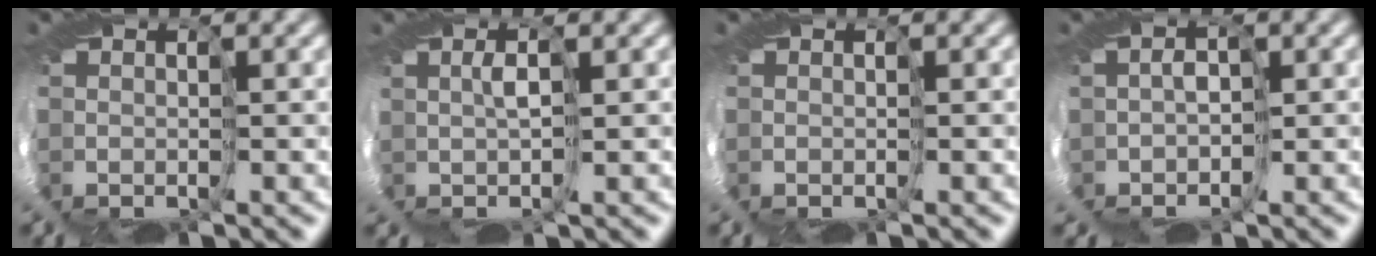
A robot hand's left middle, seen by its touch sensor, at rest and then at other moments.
{"total": 2.7, "force": [0.5, -2.6, -0.7], "torque": [0.016, 0.009, -0.011]}
{"total": 0.0}
{"total": 1.0, "force": [0.1, 0.8, 0.6], "torque": [0.007, 0.010, -0.023]}